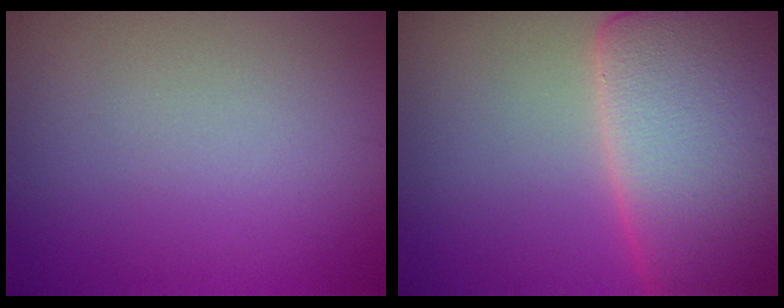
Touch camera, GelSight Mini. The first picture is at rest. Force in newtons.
{"total": 15.1, "press": 15.1, "slide": 0.9}